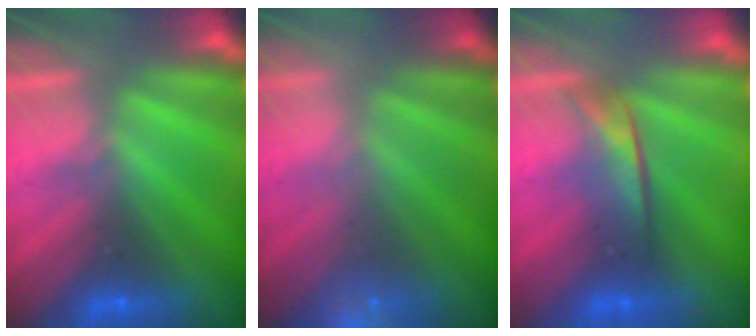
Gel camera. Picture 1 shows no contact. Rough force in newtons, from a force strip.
{"total": 2.1}
{"total": 2.1}